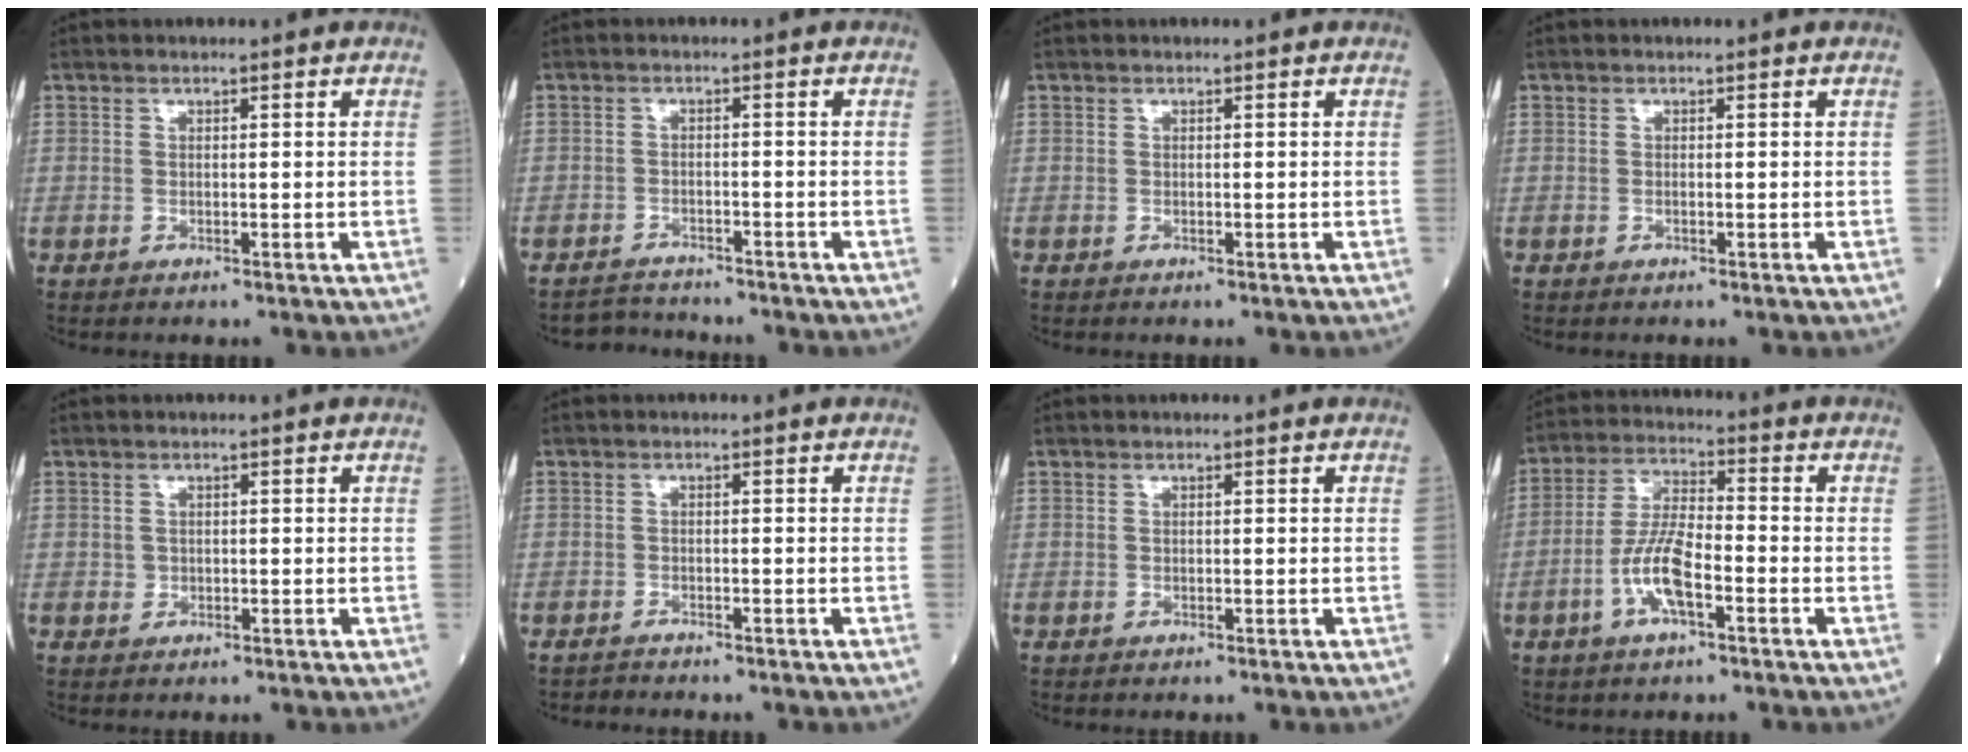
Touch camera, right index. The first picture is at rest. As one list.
[{"total": 3.1, "force": [-3.0, 0.4, -0.7], "torque": [0.009, -0.012, -0.051]}, {"total": 0.0}, {"total": 0.0}, {"total": 0.7, "force": [0.0, 0.7, 0.1], "torque": [0.001, 0.003, -0.001]}, {"total": 1.0, "force": [-1.0, 0.1, -0.2], "torque": [0.000, -0.004, -0.019]}, {"total": 0.0}, {"total": 8.0, "force": [-3.1, 2.1, 7.1], "torque": [-0.148, 0.004, -0.062]}]